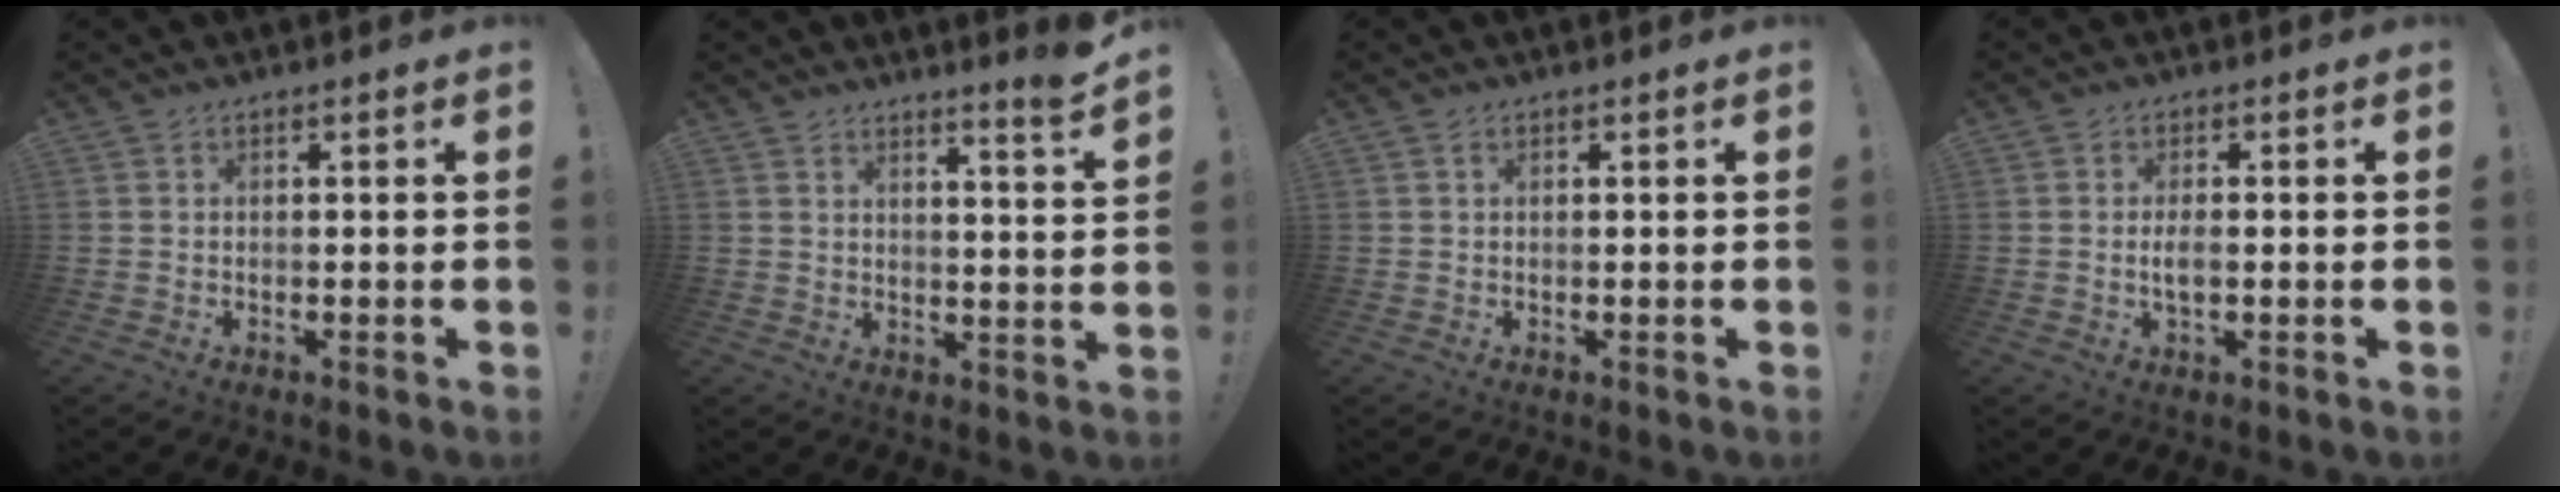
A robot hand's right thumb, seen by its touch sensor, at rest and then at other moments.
{"total": 5.6, "force": [4.4, -0.5, 3.4], "torque": [-0.035, -0.043, 0.067]}
{"total": 0.6, "force": [0.3, 0.4, 0.3], "torque": [-0.001, 0.000, 0.004]}
{"total": 3.1, "force": [-0.6, 1.2, 2.8], "torque": [-0.057, 0.000, -0.014]}